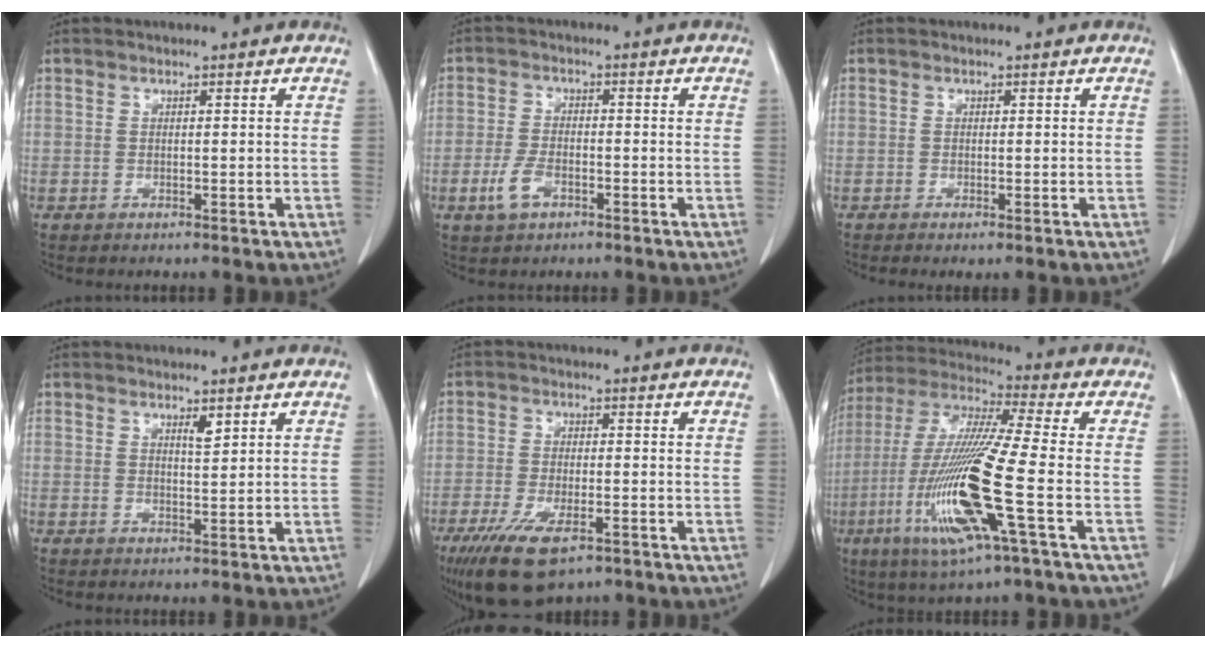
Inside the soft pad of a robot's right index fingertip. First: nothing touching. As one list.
[{"total": 4.4, "force": [-2.1, 2.1, 3.2], "torque": [-0.071, -0.001, -0.039]}, {"total": 1.2, "force": [-0.5, 0.2, 1.1], "torque": [-0.017, -0.002, -0.007]}, {"total": 1.6, "force": [1.0, 0.3, 1.2], "torque": [-0.024, -0.004, 0.019]}, {"total": 10.5, "force": [-6.7, 3.5, 7.3], "torque": [-0.132, -0.020, -0.110]}, {"total": 17.9, "force": [-5.5, 0.1, 17.0], "torque": [-0.364, -0.021, -0.111]}]